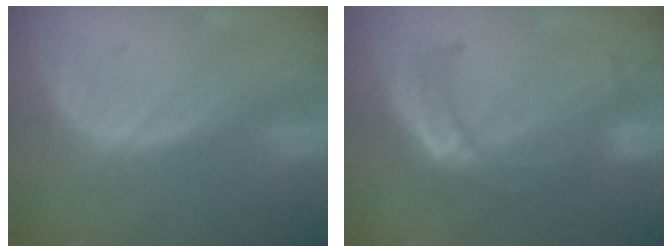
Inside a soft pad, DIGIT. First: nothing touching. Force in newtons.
{"total": 8.1, "press": 6.7, "slide": 4.4}